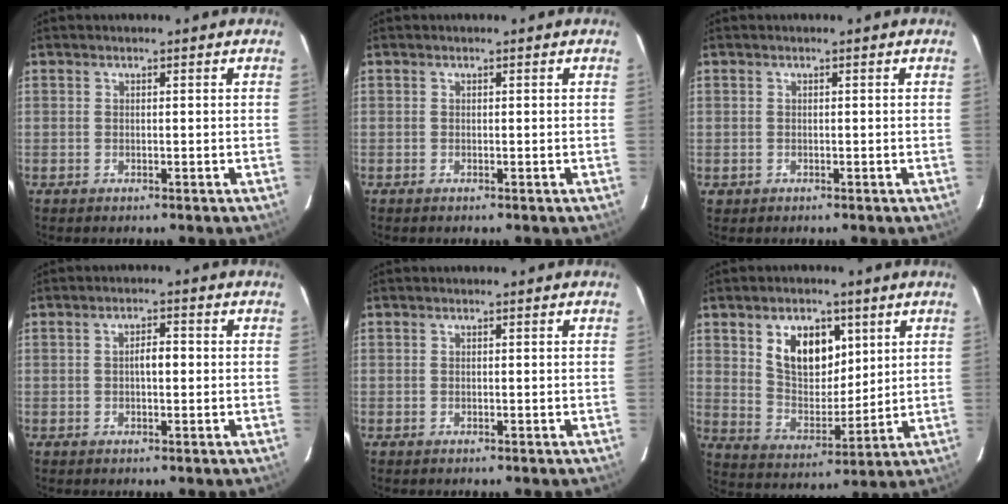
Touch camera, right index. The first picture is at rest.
{"total": 0.0}
{"total": 0.9, "force": [-0.2, 0.9, 0.1], "torque": [0.001, 0.002, -0.001]}
{"total": 2.8, "force": [0.0, 1.2, 2.5], "torque": [-0.043, 0.008, -0.001]}
{"total": 0.0}
{"total": 11.8, "force": [5.1, 7.4, 7.6], "torque": [-0.128, 0.007, 0.103]}